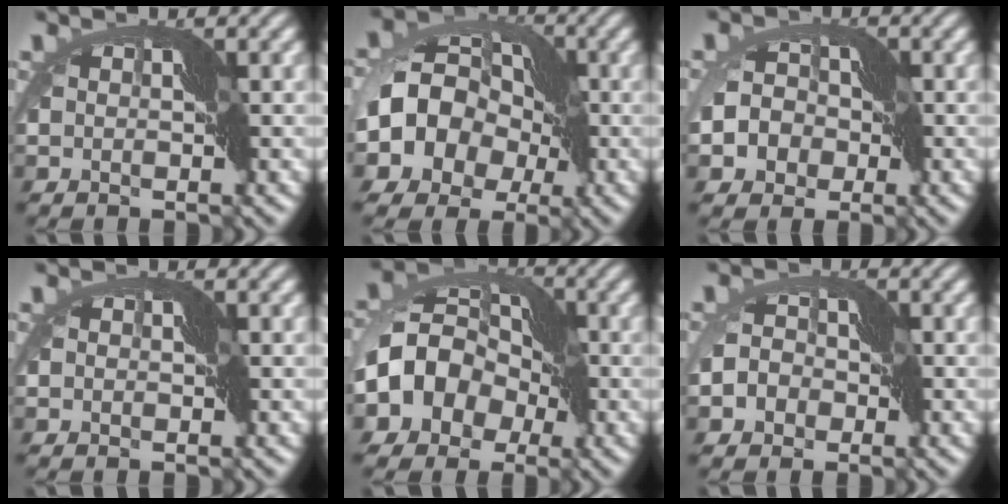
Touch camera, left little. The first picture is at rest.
{"total": 12.4, "force": [-1.8, 9.9, 7.3], "torque": [-0.120, -0.007, -0.062]}
{"total": 5.3, "force": [-1.6, 4.6, 2.2], "torque": [-0.032, -0.006, -0.050]}
{"total": 0.0}
{"total": 9.7, "force": [-2.1, 7.3, 6.1], "torque": [-0.104, -0.004, -0.066]}
{"total": 3.7, "force": [-1.8, 2.9, 1.4], "torque": [-0.009, 0.001, -0.048]}